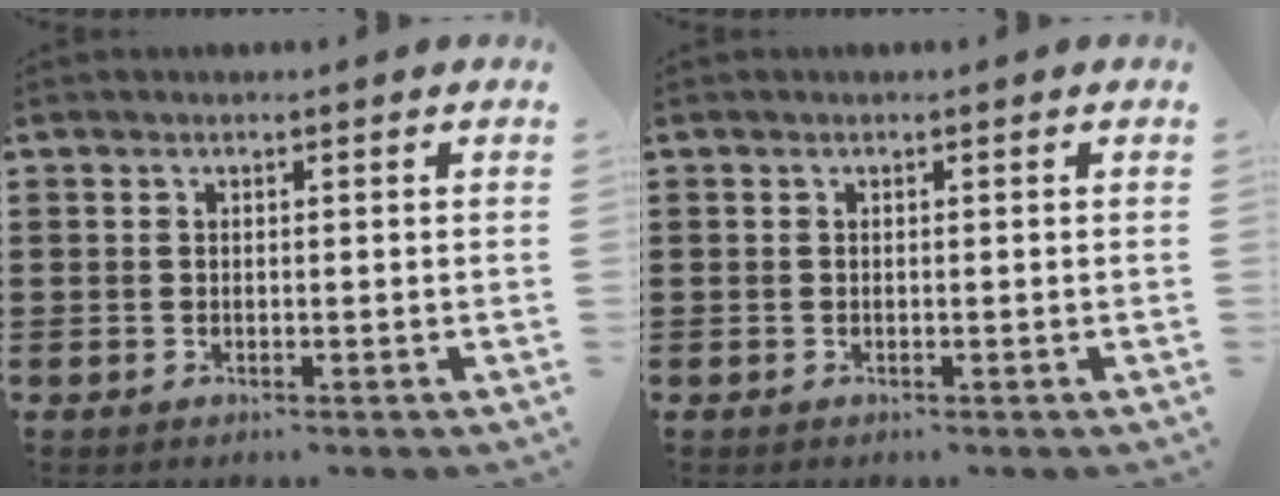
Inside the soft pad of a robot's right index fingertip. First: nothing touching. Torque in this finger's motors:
{"motor_torque": [-0.02, 0.02, 0.00, 0.00]}